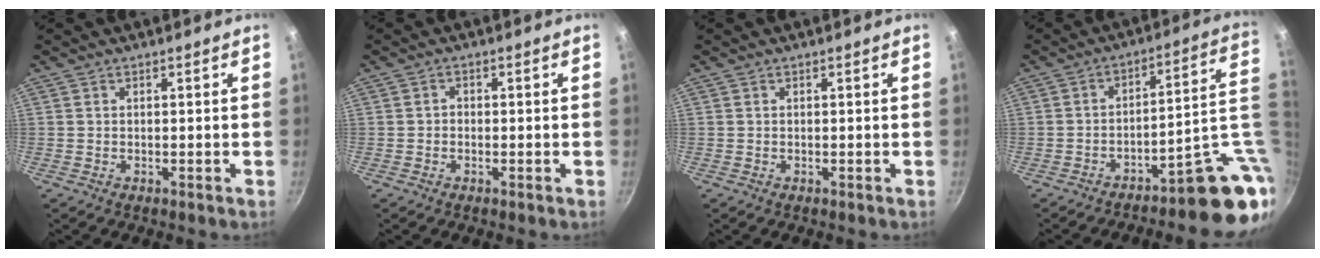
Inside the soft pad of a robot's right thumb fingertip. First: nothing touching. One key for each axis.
{"total": 1.2, "fx": -0.3, "fy": 1.0, "fz": 0.5, "tx": -0.007, "ty": 0.005, "tz": -0.008}
{"total": 0.0}
{"total": 15.9, "fx": -5.4, "fy": 4.8, "fz": 14.2, "tx": -0.128, "ty": 0.035, "tz": -0.071}